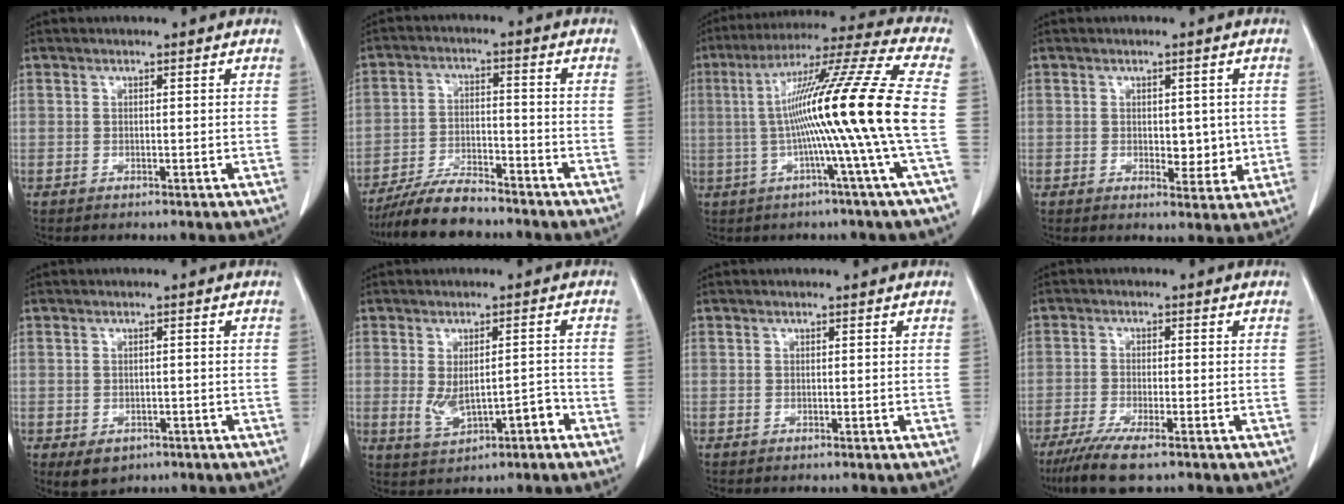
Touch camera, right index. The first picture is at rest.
{"total": 8.9, "force": [-7.9, 1.6, 3.7], "torque": [-0.068, -0.013, -0.143]}
{"total": 19.0, "force": [-1.5, -3.1, 18.7], "torque": [-0.302, 0.007, -0.043]}
{"total": 4.4, "force": [0.0, 2.6, 3.6], "torque": [-0.038, -0.006, 0.008]}
{"total": 3.6, "force": [-1.9, 2.6, 1.6], "torque": [-0.022, -0.003, -0.017]}
{"total": 5.7, "force": [-1.6, 2.4, 4.9], "torque": [-0.079, 0.006, -0.009]}
{"total": 0.0}
{"total": 7.6, "force": [-5.4, 0.7, 5.3], "torque": [-0.094, -0.020, -0.088]}